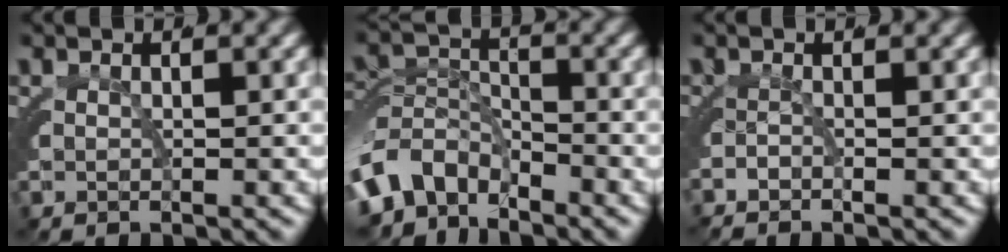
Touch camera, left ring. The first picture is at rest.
{"total": 6.7, "force": [-3.6, 4.6, 3.1], "torque": [-0.062, -0.034, -0.054]}
{"total": 1.2, "force": [-0.8, 0.8, 0.4], "torque": [-0.013, 0.004, -0.022]}